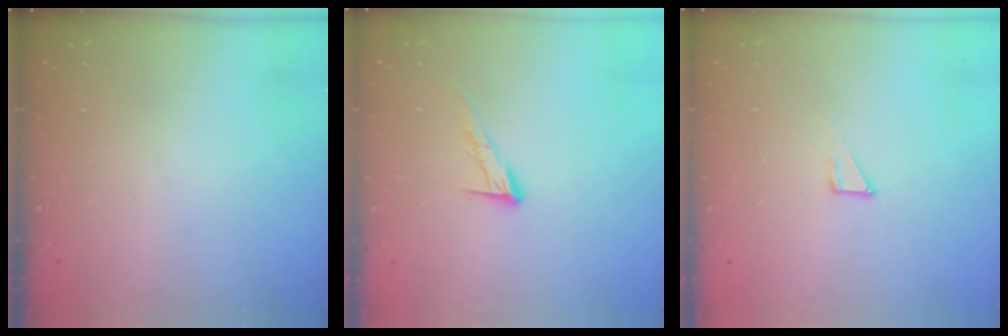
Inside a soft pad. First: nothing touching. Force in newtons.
{"total": 9.1, "press": 9.1, "slide": 0.6}
{"total": 3.7, "press": 3.7, "slide": 0.4}